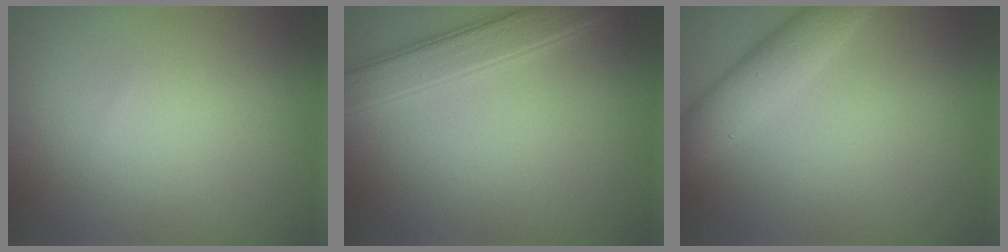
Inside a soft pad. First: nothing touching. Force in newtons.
{"total": 3.4, "press": 3.4, "slide": 0.2}
{"total": 3.9, "press": 3.9, "slide": 0.2}